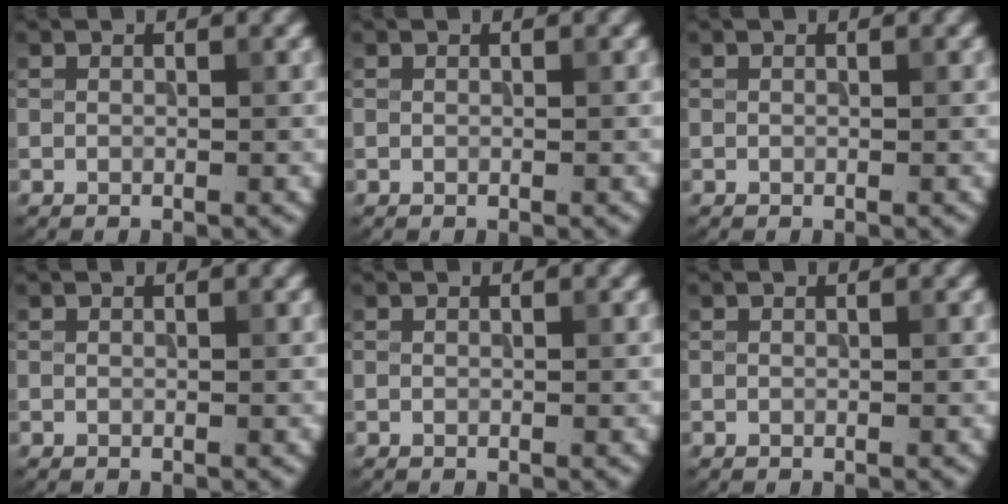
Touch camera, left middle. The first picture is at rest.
{"total": 0.0}
{"total": 0.0}
{"total": 0.0}
{"total": 0.0}
{"total": 0.0}